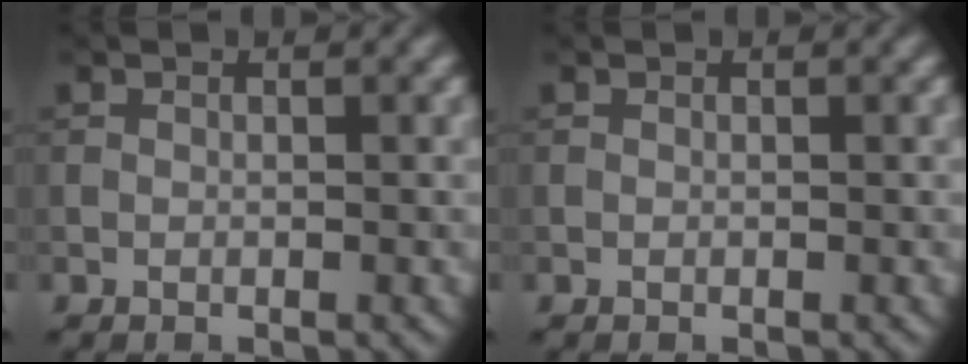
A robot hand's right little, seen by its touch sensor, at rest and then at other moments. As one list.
[{"total": 0.0}]